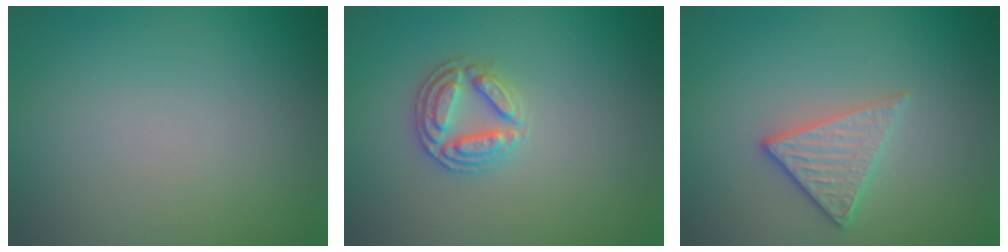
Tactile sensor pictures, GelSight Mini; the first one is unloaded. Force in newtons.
{"total": 2.8, "press": 2.8, "slide": 0.3}
{"total": 2.9, "press": 2.6, "slide": 1.3}